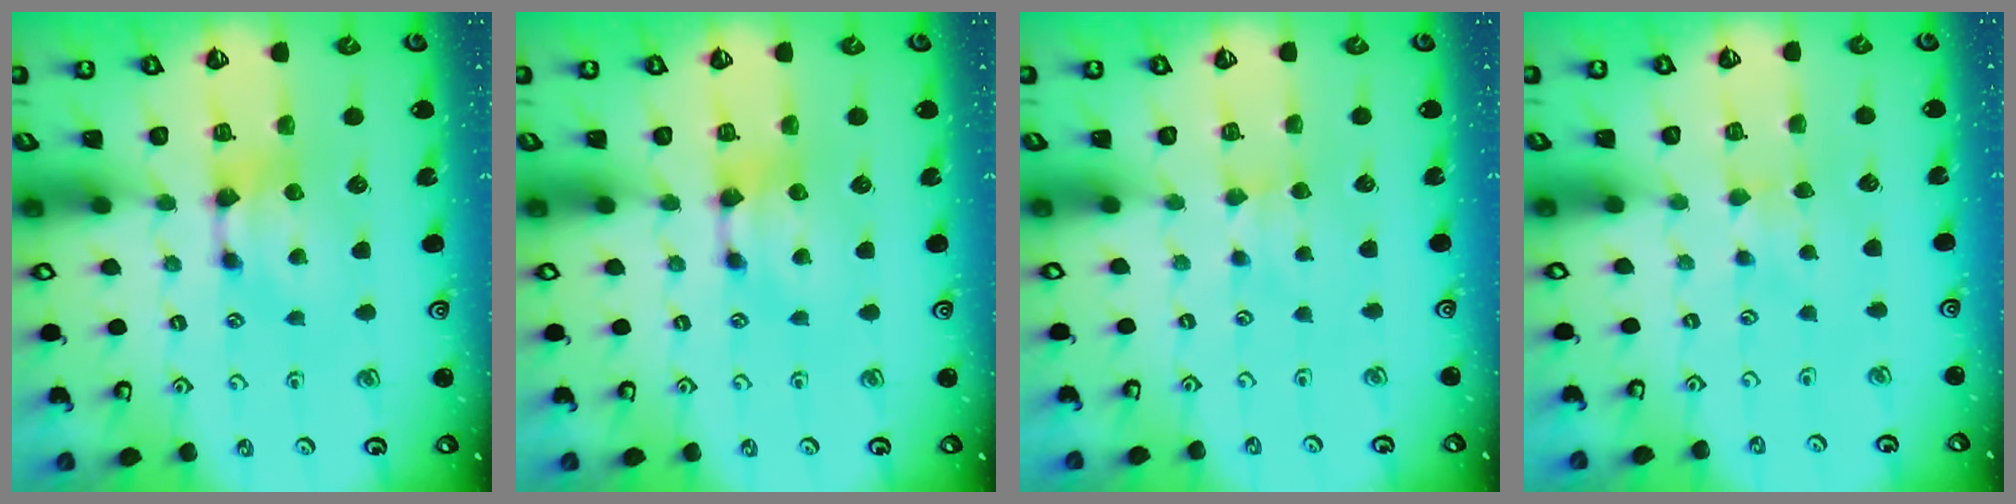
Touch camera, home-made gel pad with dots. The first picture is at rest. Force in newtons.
{"total": 0.0}
{"total": 2.7, "press": 2.6, "slide": 0.4}
{"total": 2.6, "press": 2.6, "slide": 0.4}